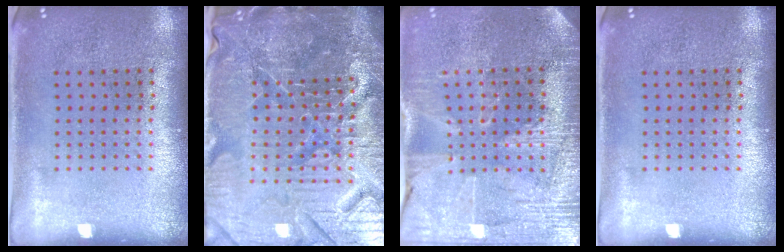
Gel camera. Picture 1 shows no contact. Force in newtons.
{"total": 6.8, "press": 6.1, "slide": 3.0}
{"total": 3.5, "press": 3.3, "slide": 1.0}
{"total": 0.0}